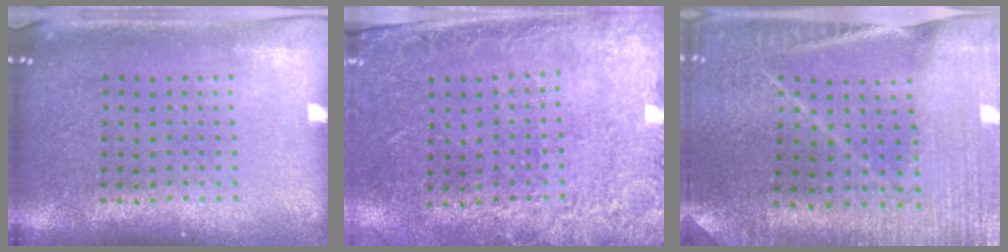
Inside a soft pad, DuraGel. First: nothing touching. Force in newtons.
{"total": 2.7, "press": 1.9, "slide": 1.9}
{"total": 1.7, "press": 1.7, "slide": 0.1}